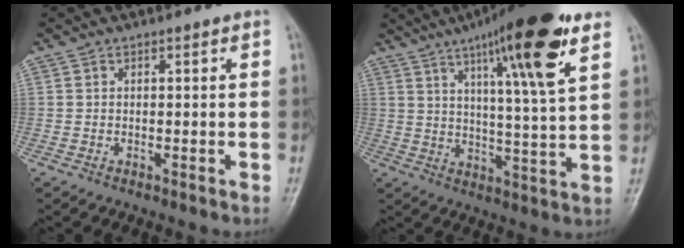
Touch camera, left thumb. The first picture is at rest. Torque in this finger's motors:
{"motor_torque": [1.02, 0.10, 1.81, -0.96, 0.52]}